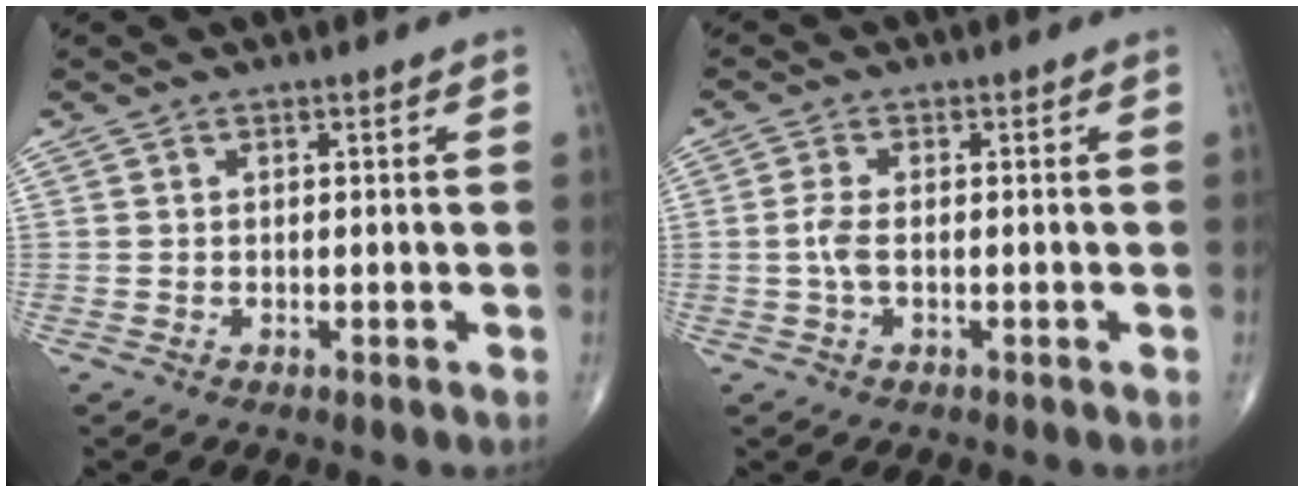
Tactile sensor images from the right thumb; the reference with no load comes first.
{"total": 3.0, "force": [-0.3, 1.3, 2.7], "torque": [-0.069, 0.004, -0.008]}